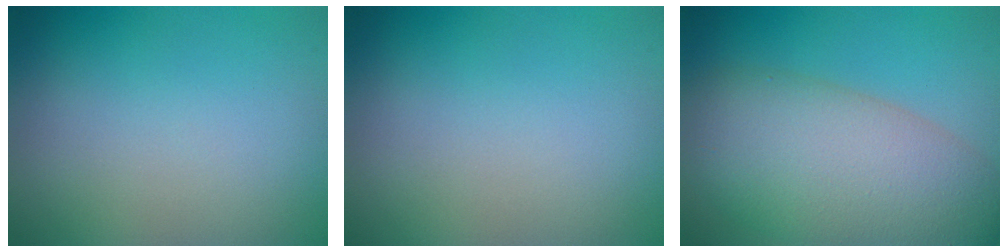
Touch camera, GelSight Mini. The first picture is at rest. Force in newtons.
{"total": 0.0}
{"total": 10.9, "press": 10.9, "slide": 0.5}